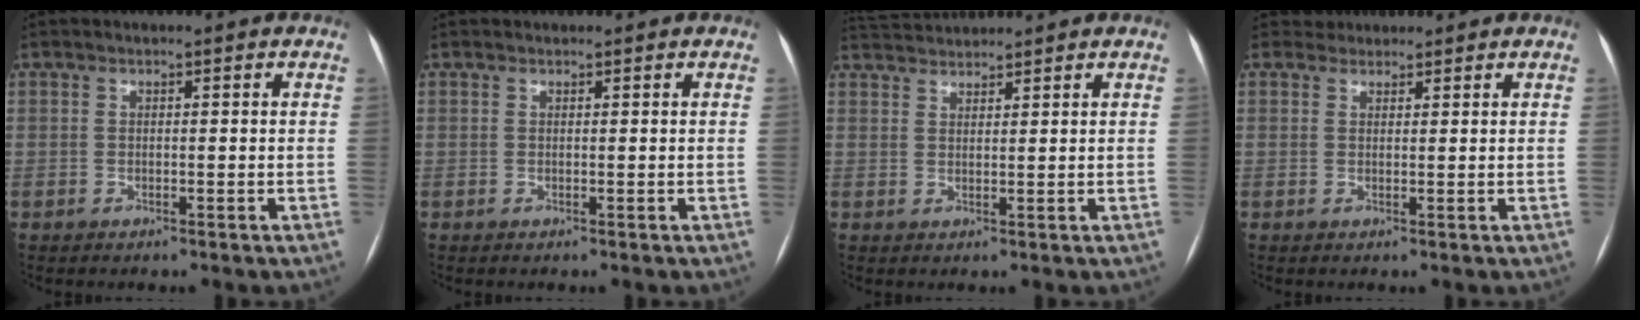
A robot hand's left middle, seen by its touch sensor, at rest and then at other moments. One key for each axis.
{"total": 0.0}
{"total": 4.4, "fx": 4.3, "fy": -0.3, "fz": 0.3, "tx": -0.010, "ty": 0.029, "tz": 0.083}
{"total": 1.7, "fx": 1.5, "fy": 0.6, "fz": -0.6, "tx": 0.006, "ty": 0.015, "tz": 0.026}